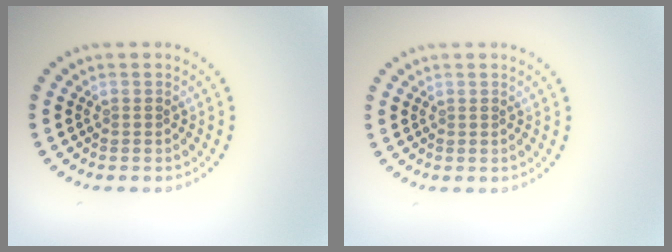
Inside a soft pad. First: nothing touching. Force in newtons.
{"total": 0.0}